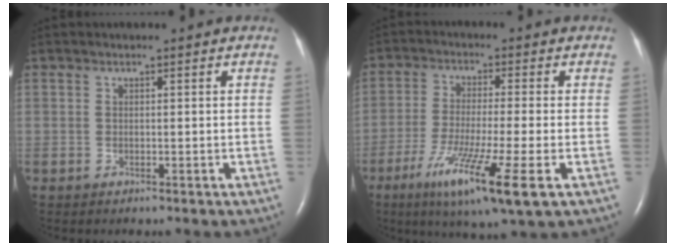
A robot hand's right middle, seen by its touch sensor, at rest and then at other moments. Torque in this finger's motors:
{"motor_torque": [1.52, -0.63, 0.29, 0.18]}